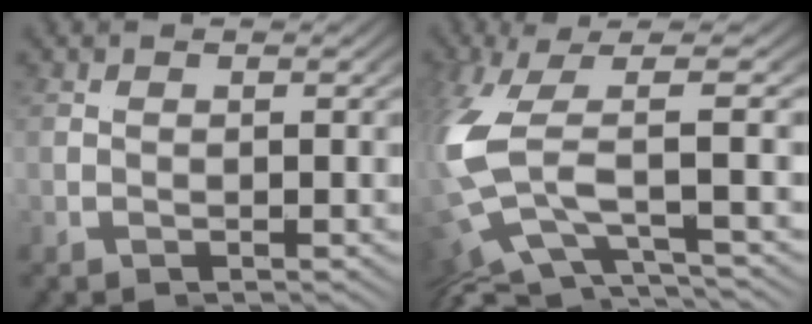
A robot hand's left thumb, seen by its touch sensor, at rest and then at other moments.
{"total": 5.4, "force": [-1.6, -0.6, 5.1], "torque": [-0.155, -0.008, -0.006]}